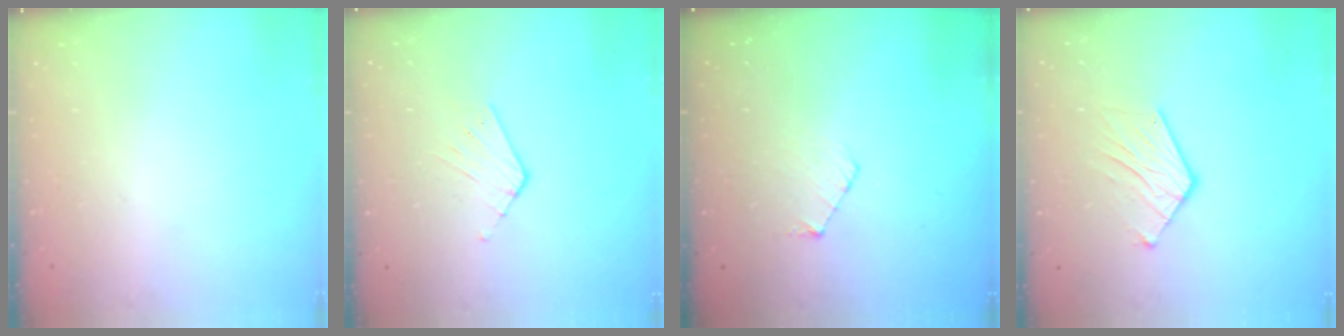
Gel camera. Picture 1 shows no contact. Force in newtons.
{"total": 3.0, "press": 3.0, "slide": 0.2}
{"total": 5.5, "press": 5.5, "slide": 0.5}
{"total": 9.6, "press": 9.6, "slide": 0.7}